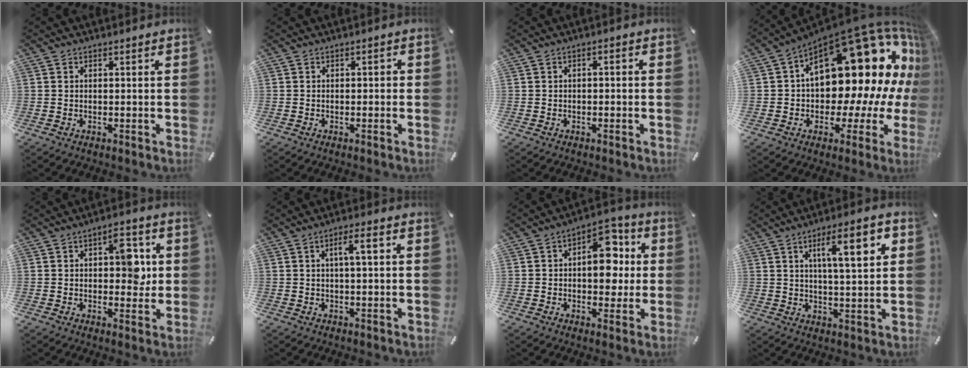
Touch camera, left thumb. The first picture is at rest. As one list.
[{"total": 1.0, "force": [-0.5, 0.6, 0.7], "torque": [-0.014, 0.003, -0.012]}, {"total": 1.4, "force": [-1.0, 0.5, 0.8], "torque": [-0.015, 0.006, -0.021]}, {"total": 27.4, "force": [8.8, 14.2, 21.7], "torque": [-0.314, -0.089, 0.162]}, {"total": 8.2, "force": [1.6, 4.8, 6.5], "torque": [-0.070, -0.008, 0.019]}, {"total": 5.0, "force": [1.1, 1.0, 4.8], "torque": [-0.085, 0.003, 0.013]}, {"total": 12.6, "force": [1.5, 8.1, 9.5], "torque": [-0.115, -0.005, 0.024]}, {"total": 12.7, "force": [4.8, 3.2, 11.3], "torque": [-0.175, -0.006, 0.068]}]